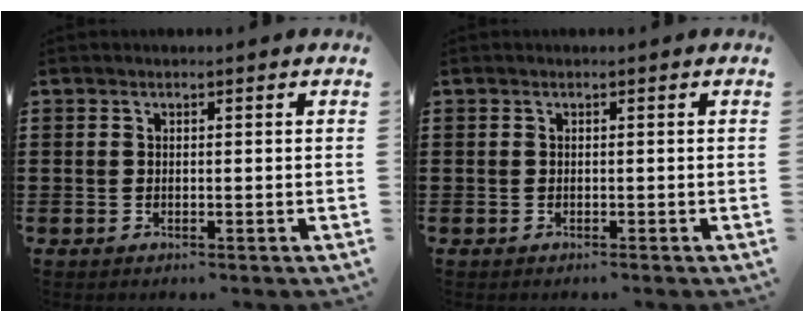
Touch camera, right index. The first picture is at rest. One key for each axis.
{"total": 0.0}